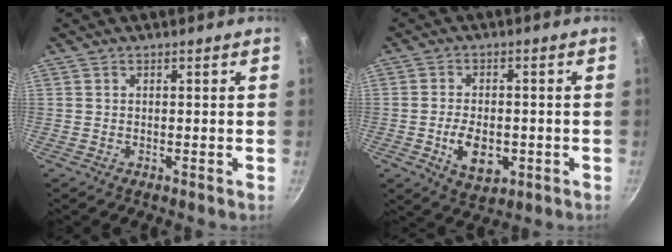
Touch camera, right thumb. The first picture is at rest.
{"total": 8.4, "force": [-2.1, 5.1, 6.3], "torque": [-0.094, 0.003, -0.029]}